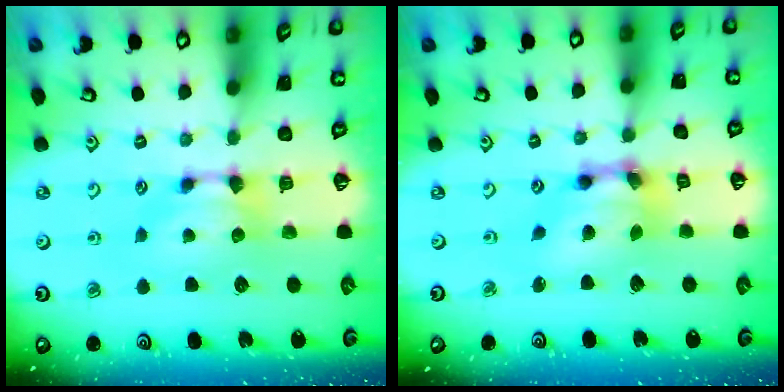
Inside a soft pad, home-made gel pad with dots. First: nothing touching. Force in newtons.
{"total": 8.4, "press": 7.8, "slide": 2.9}